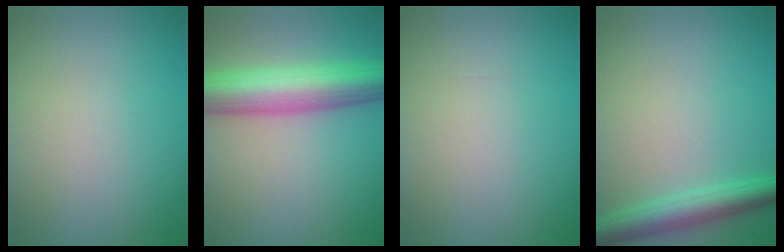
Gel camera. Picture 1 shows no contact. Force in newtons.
{"total": 8.4, "press": 8.4, "slide": 0.3}
{"total": 0.0}
{"total": 3.8, "press": 3.8, "slide": 0.1}